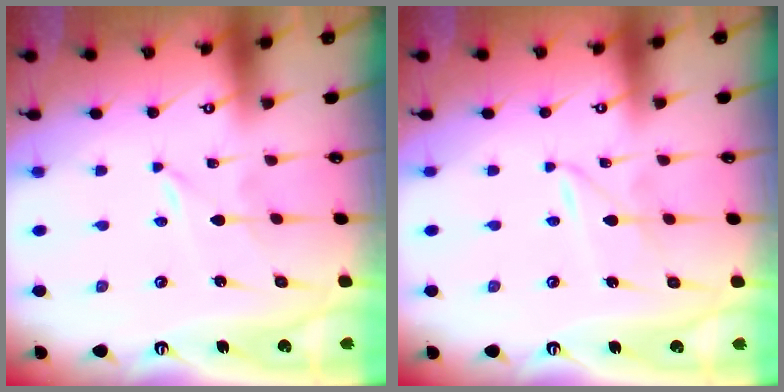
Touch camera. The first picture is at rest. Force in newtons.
{"total": 2.2, "press": 2.2, "slide": 0.1}